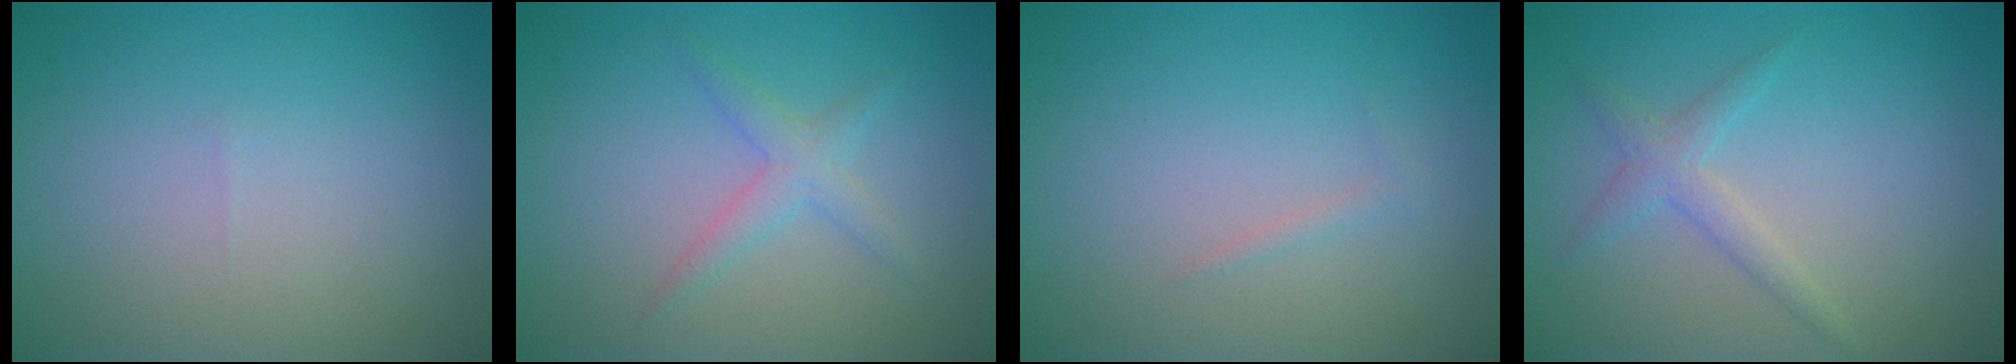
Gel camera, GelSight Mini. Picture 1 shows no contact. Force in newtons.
{"total": 1.9, "press": 1.9, "slide": 0.1}
{"total": 0.6, "press": 0.5, "slide": 0.1}
{"total": 2.0, "press": 2.0, "slide": 0.0}